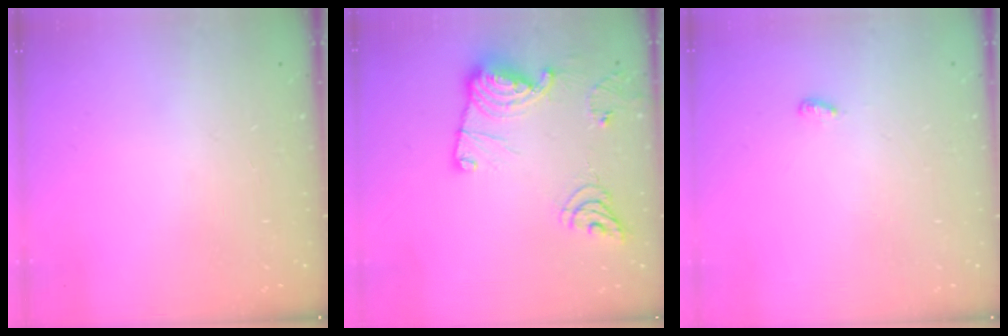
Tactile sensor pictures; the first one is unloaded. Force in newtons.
{"total": 16.6, "press": 16.5, "slide": 1.8}
{"total": 3.2, "press": 3.1, "slide": 0.4}